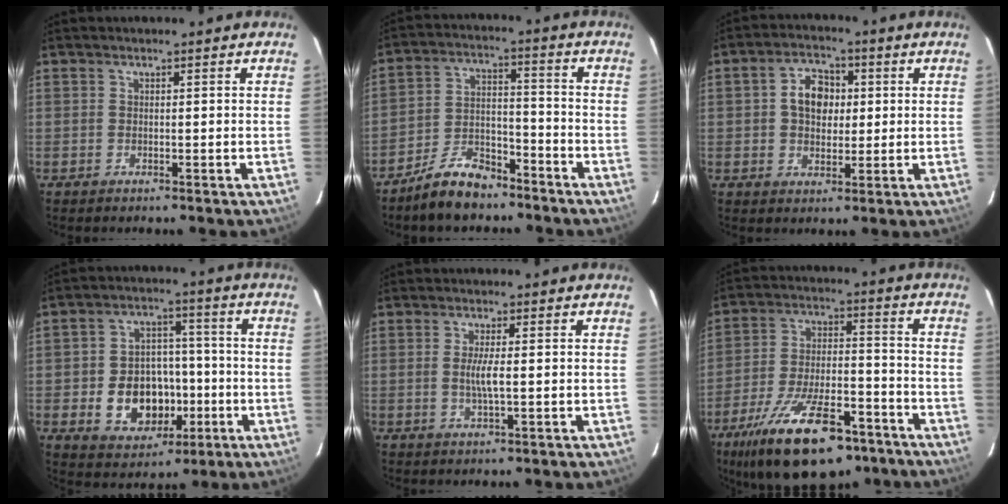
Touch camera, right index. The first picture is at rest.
{"total": 9.8, "force": [-7.8, 4.4, 4.2], "torque": [-0.094, 0.024, -0.132]}
{"total": 7.0, "force": [1.0, 5.1, 4.6], "torque": [-0.080, 0.022, 0.018]}
{"total": 12.7, "force": [-3.5, 9.7, 7.3], "torque": [-0.159, 0.017, -0.036]}
{"total": 3.3, "force": [-0.2, 0.2, 3.3], "torque": [-0.064, -0.005, -0.004]}
{"total": 22.2, "force": [-14.7, 9.0, 14.1], "torque": [-0.261, -0.020, -0.225]}